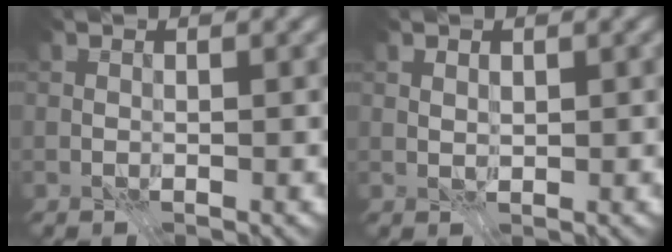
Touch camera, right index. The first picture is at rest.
{"total": 0.7, "force": [0.4, 0.4, 0.4], "torque": [-0.007, -0.002, 0.008]}